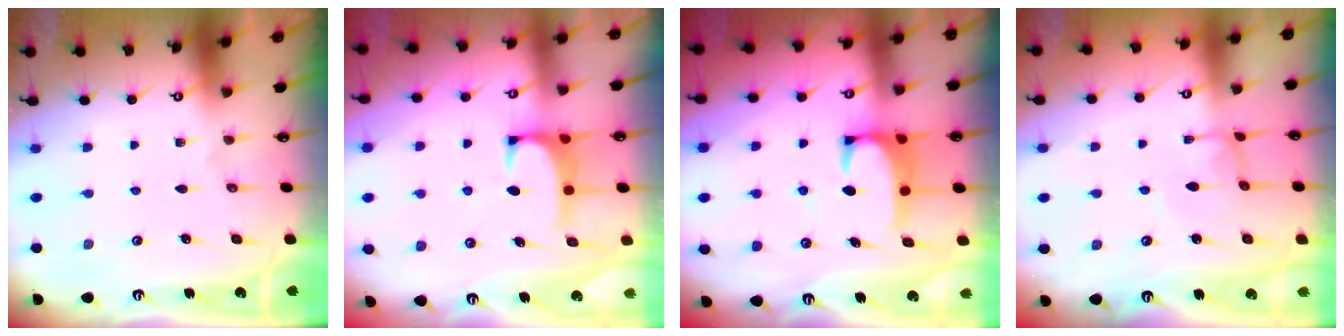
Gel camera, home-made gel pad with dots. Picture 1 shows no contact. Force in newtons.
{"total": 0.8, "press": 0.6, "slide": 0.5}
{"total": 3.8, "press": 3.7, "slide": 0.7}
{"total": 1.3, "press": 1.2, "slide": 0.3}